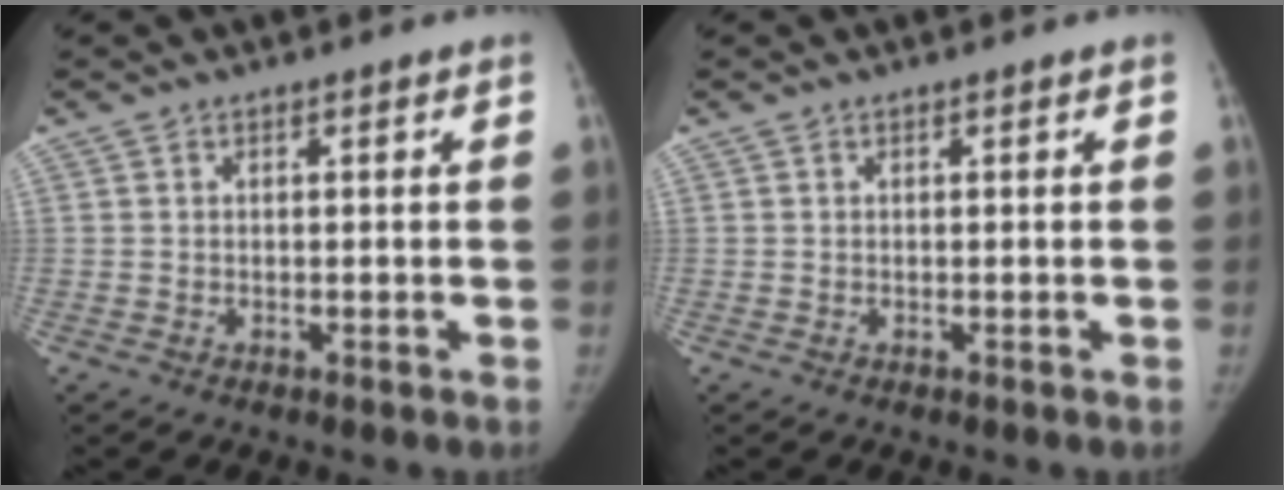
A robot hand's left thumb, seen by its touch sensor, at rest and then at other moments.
{"total": 0.0}